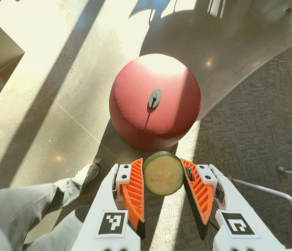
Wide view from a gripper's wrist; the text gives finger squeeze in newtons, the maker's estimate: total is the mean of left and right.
{"total": 8.8, "left": 8.6, "right": 9.1}